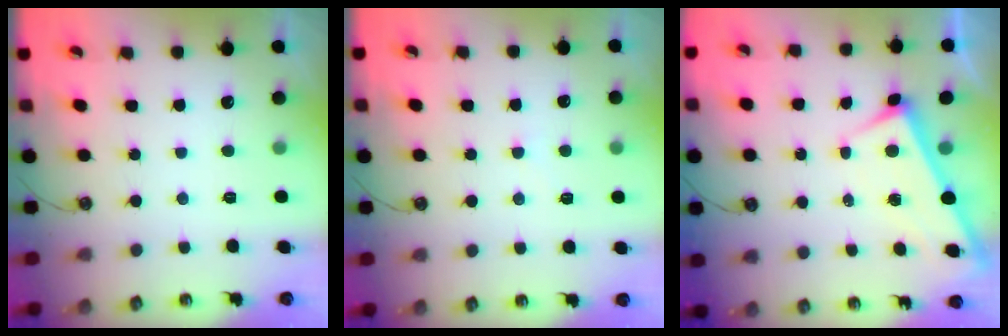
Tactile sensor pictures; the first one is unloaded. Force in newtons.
{"total": 3.0, "press": 3.0, "slide": 0.5}
{"total": 2.5, "press": 2.5, "slide": 0.2}